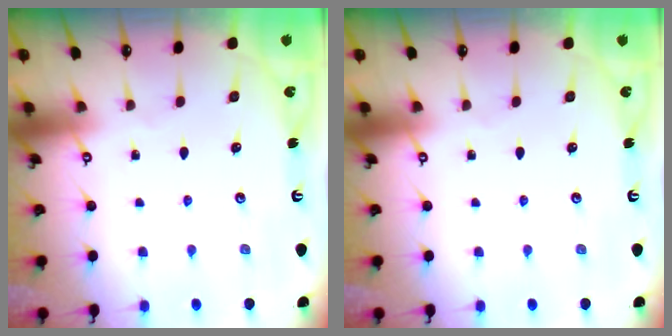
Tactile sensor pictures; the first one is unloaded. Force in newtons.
{"total": 0.0}